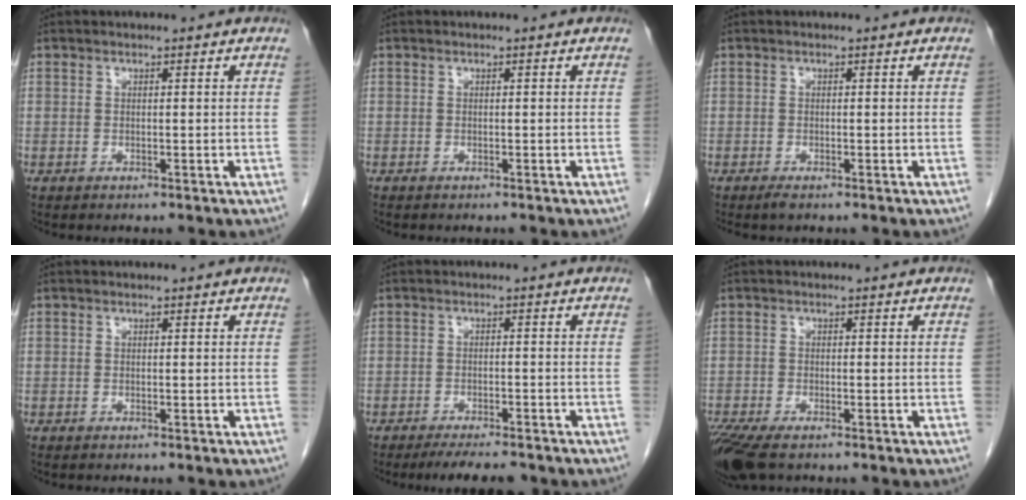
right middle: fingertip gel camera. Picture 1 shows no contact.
{"total": 0.8, "force": [-0.7, 0.2, 0.3], "torque": [-0.008, -0.002, -0.010]}
{"total": 0.9, "force": [-0.7, 0.0, 0.6], "torque": [-0.015, -0.003, -0.012]}
{"total": 0.0}
{"total": 5.9, "force": [-5.1, 1.0, 2.8], "torque": [-0.042, -0.010, -0.078]}
{"total": 6.6, "force": [-4.8, 2.0, 4.2], "torque": [-0.081, -0.017, -0.085]}